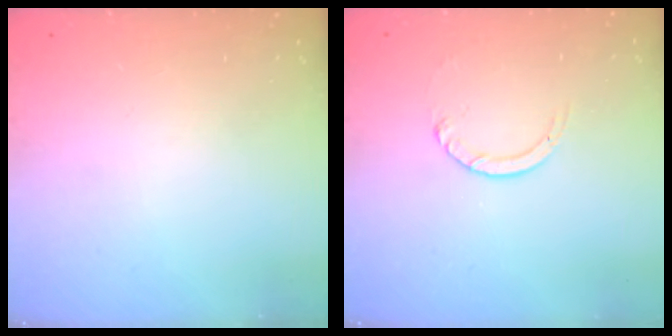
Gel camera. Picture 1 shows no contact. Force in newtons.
{"total": 2.4, "press": 2.4, "slide": 0.2}